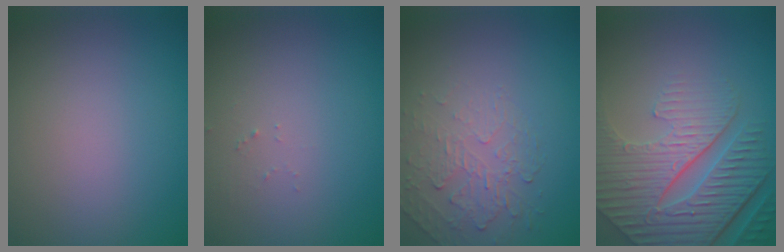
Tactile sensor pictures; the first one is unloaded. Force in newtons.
{"total": 0.7, "press": 0.7, "slide": 0.1}
{"total": 2.2, "press": 1.1, "slide": 1.9}
{"total": 7.6, "press": 6.0, "slide": 4.7}